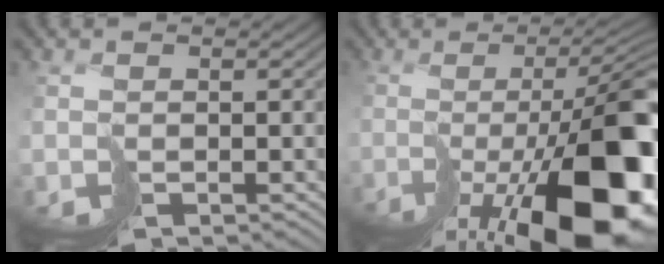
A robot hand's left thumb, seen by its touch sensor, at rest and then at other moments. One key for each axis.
{"total": 19.3, "fx": -7.6, "fy": 5.6, "fz": 16.8, "tx": -0.226, "ty": -0.027, "tz": -0.110}